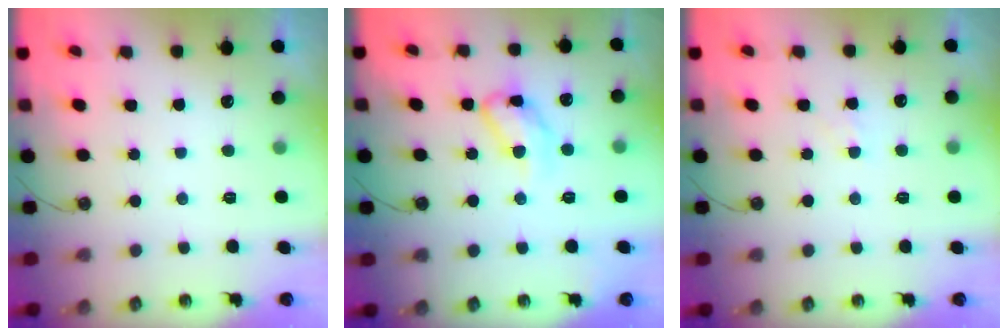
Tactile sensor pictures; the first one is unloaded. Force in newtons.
{"total": 10.7, "press": 10.7, "slide": 0.1}
{"total": 4.5, "press": 4.4, "slide": 0.5}